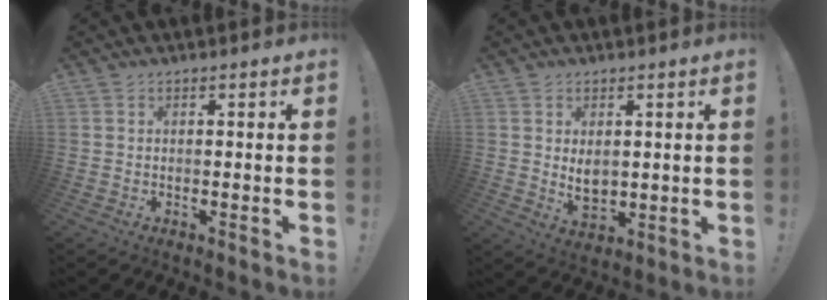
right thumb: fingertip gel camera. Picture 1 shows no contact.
{"total": 5.0, "force": [1.6, 3.3, 3.4], "torque": [-0.046, -0.012, 0.028]}